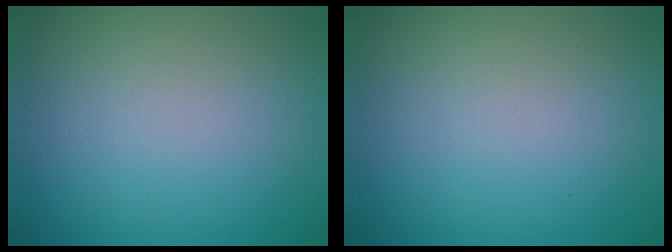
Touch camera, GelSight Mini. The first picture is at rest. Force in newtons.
{"total": 0.0}